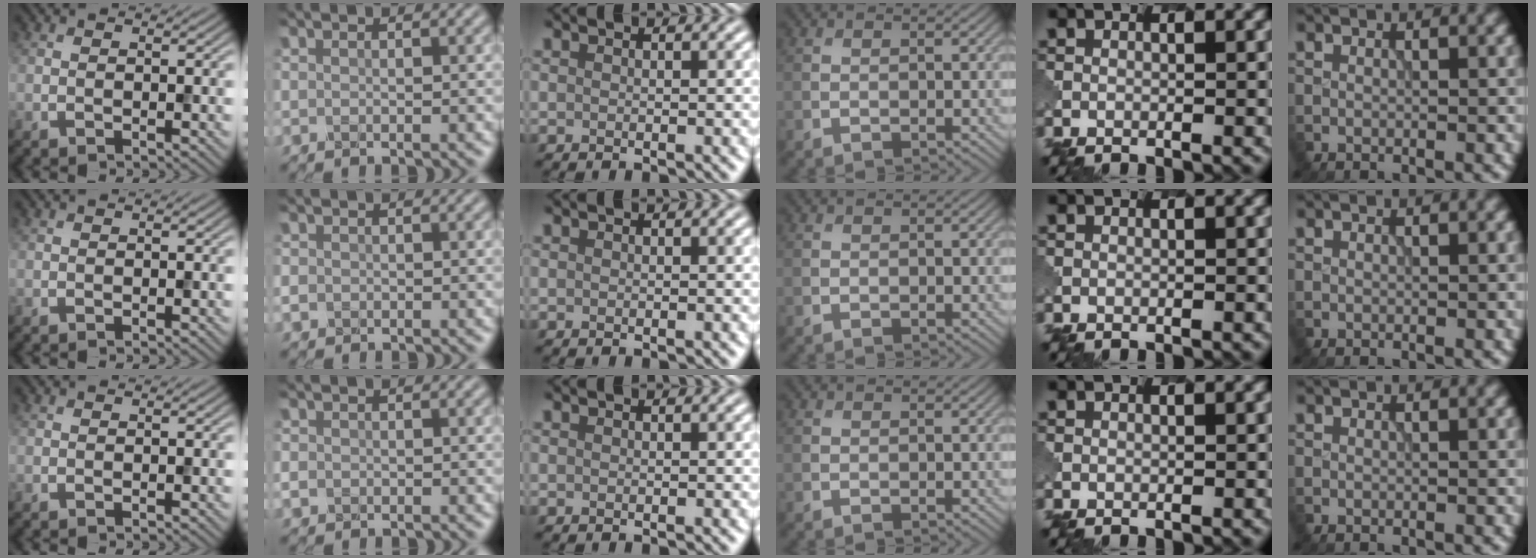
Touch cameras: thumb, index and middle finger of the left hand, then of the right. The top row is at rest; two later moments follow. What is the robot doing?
{"motion": "extract", "object": "pen bag"}